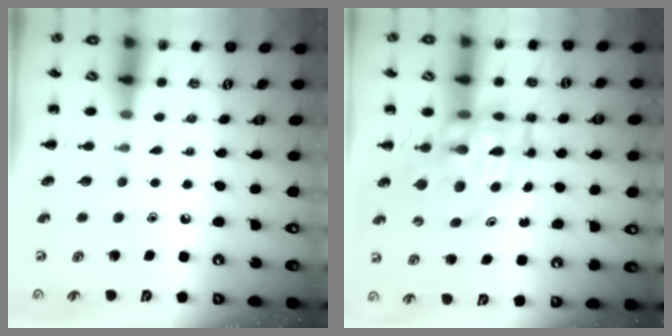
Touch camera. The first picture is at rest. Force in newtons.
{"total": 12.1, "press": 11.5, "slide": 3.6}